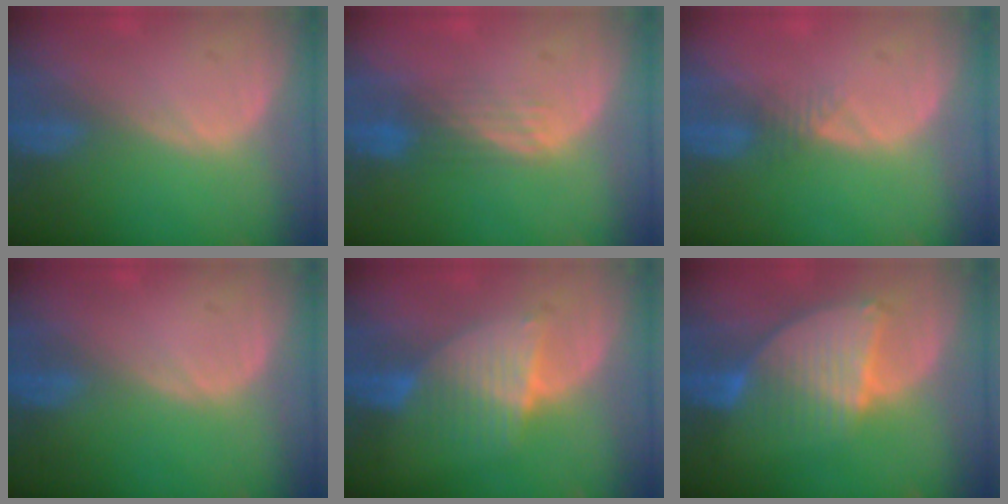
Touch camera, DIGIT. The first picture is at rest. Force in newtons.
{"total": 4.0, "press": 3.2, "slide": 2.3}
{"total": 1.6, "press": 1.4, "slide": 0.9}
{"total": 0.0}
{"total": 6.3, "press": 6.2, "slide": 1.0}
{"total": 8.5, "press": 7.5, "slide": 4.1}